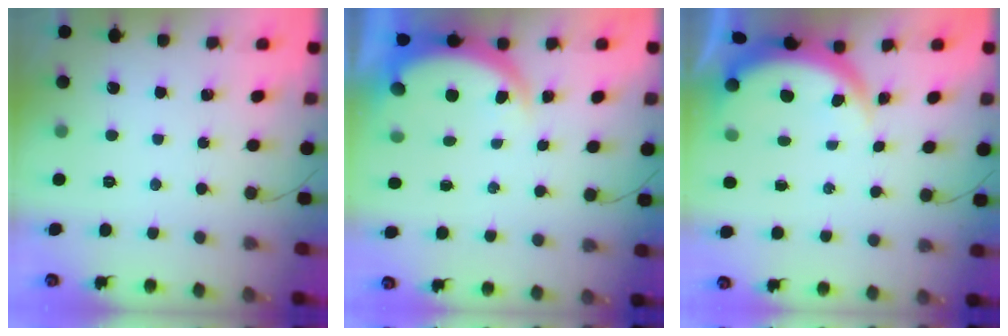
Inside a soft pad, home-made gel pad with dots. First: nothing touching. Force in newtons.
{"total": 5.3, "press": 5.3, "slide": 0.4}
{"total": 6.0, "press": 5.7, "slide": 1.8}